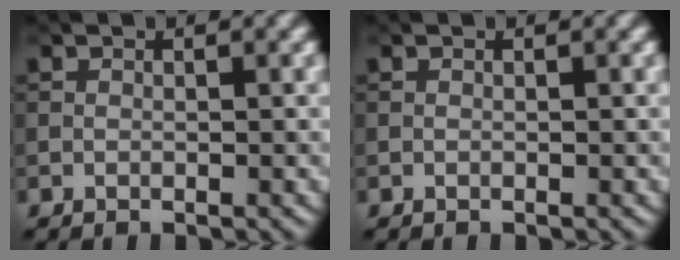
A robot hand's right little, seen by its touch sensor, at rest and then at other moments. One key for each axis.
{"total": 0.0}